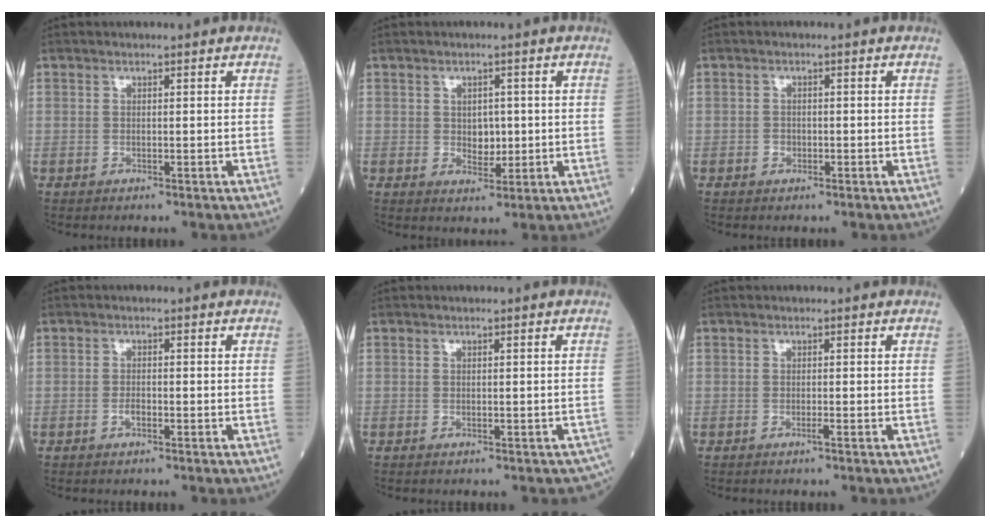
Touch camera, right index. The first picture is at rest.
{"total": 3.0, "force": [0.1, 2.2, 2.1], "torque": [-0.023, -0.002, 0.006]}
{"total": 1.0, "force": [-0.4, 0.9, 0.4], "torque": [-0.006, 0.003, -0.006]}
{"total": 1.2, "force": [-0.6, 0.5, 0.9], "torque": [-0.017, 0.001, -0.011]}
{"total": 1.5, "force": [-0.9, 0.8, 0.8], "torque": [-0.003, 0.005, -0.008]}
{"total": 0.6, "force": [-0.4, -0.1, 0.5], "torque": [-0.009, 0.000, -0.007]}